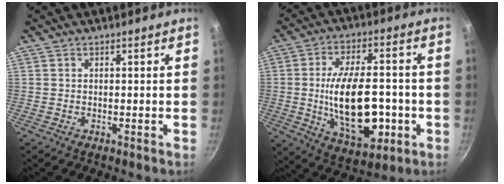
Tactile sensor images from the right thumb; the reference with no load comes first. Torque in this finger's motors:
{"motor_torque": [0.09, 2.14, 2.53, -0.24, 0.69]}